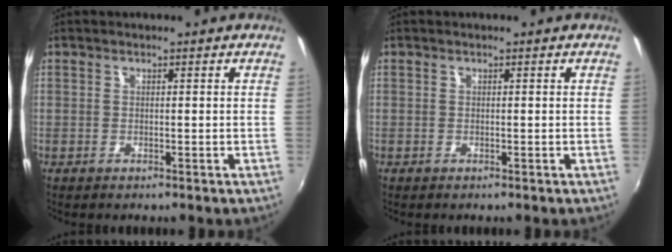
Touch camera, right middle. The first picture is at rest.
{"total": 0.0}